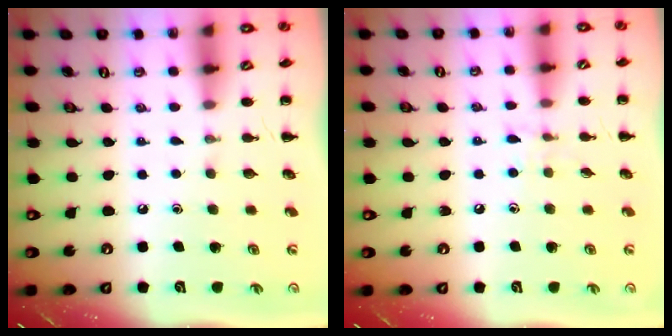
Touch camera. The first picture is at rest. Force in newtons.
{"total": 4.9, "press": 4.5, "slide": 1.8}